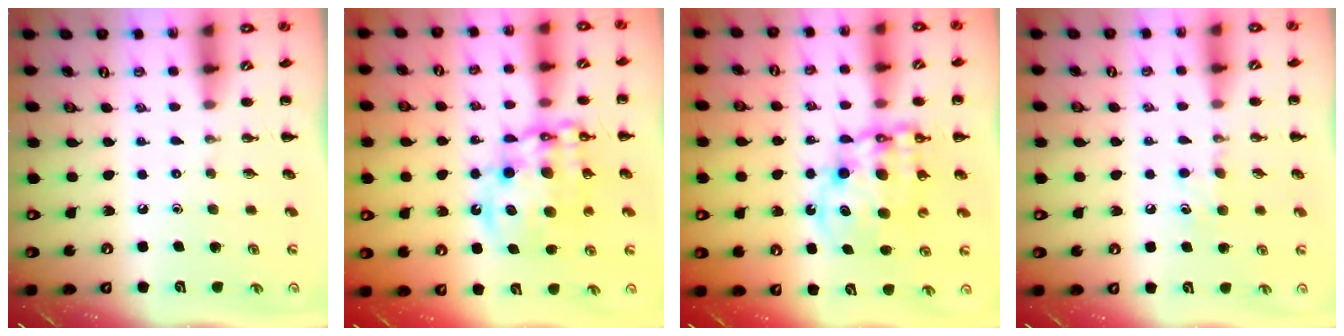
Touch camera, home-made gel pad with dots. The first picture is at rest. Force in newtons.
{"total": 15.8, "press": 15.4, "slide": 3.6}
{"total": 13.1, "press": 12.8, "slide": 2.9}
{"total": 5.9, "press": 5.7, "slide": 1.6}